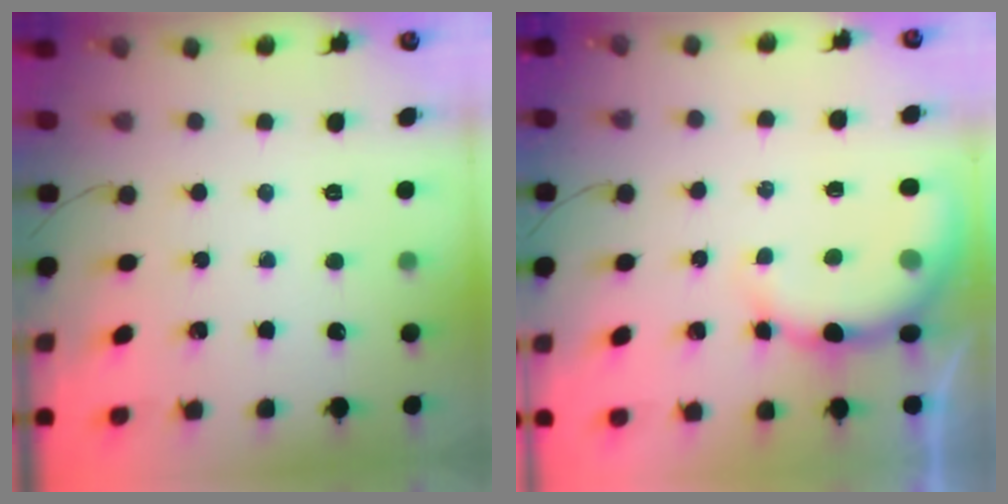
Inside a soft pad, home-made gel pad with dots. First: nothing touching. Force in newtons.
{"total": 7.9, "press": 7.7, "slide": 1.4}